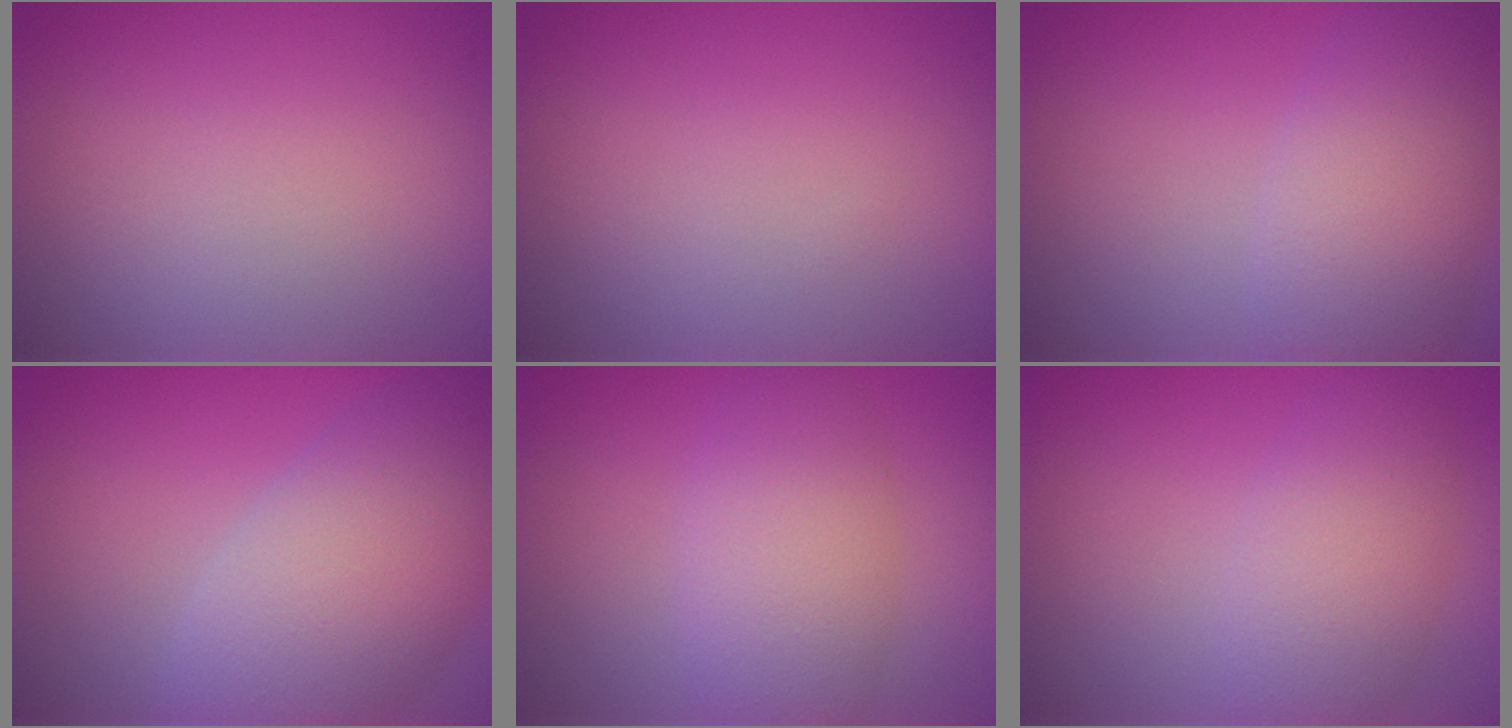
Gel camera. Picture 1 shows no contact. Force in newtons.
{"total": 0.0}
{"total": 6.4, "press": 6.4, "slide": 0.3}
{"total": 8.4, "press": 8.4, "slide": 0.6}
{"total": 5.1, "press": 5.1, "slide": 0.2}
{"total": 4.5, "press": 4.5, "slide": 0.2}